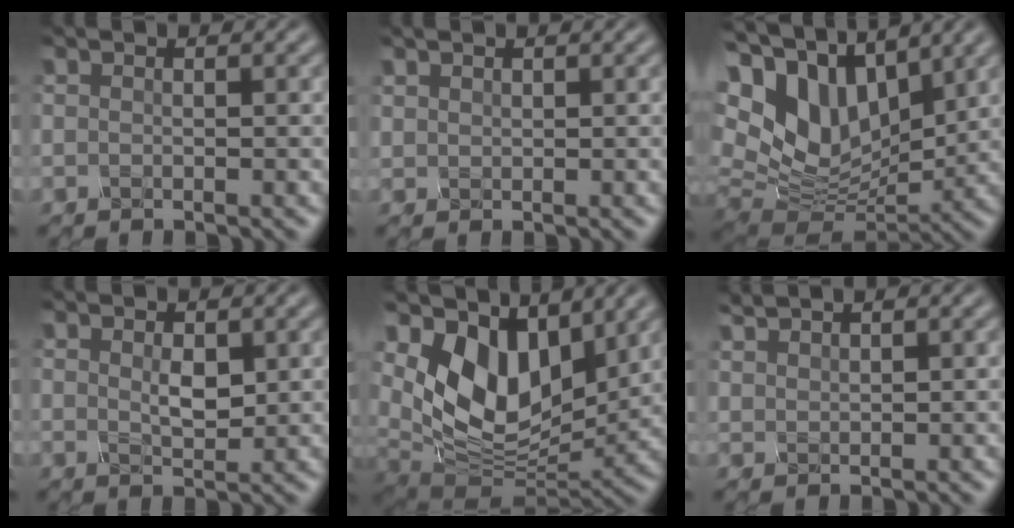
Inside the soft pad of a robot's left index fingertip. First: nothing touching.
{"total": 0.8, "force": [0.5, -0.2, -0.6], "torque": [0.004, 0.002, 0.025]}
{"total": 13.3, "force": [4.8, 8.4, 9.0], "torque": [-0.215, 0.021, 0.099]}
{"total": 1.2, "force": [0.2, 0.4, 1.1], "torque": [-0.029, 0.000, 0.019]}
{"total": 8.9, "force": [3.7, 5.5, 5.9], "torque": [-0.115, -0.013, 0.076]}
{"total": 1.3, "force": [1.2, -0.3, -0.4], "torque": [0.002, 0.006, 0.040]}